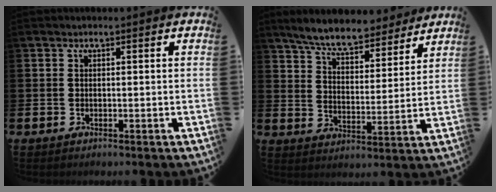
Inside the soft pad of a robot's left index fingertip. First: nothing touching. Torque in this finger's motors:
{"motor_torque": [0.60, -0.68, 0.81, 0.21]}